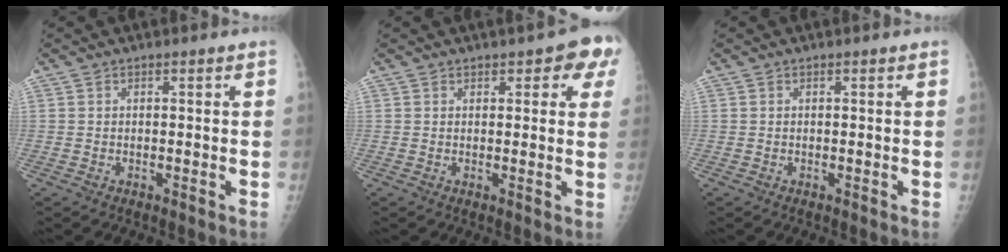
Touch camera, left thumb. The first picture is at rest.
{"total": 5.8, "force": [3.1, 2.7, 4.1], "torque": [-0.011, -0.005, 0.027]}
{"total": 0.0}